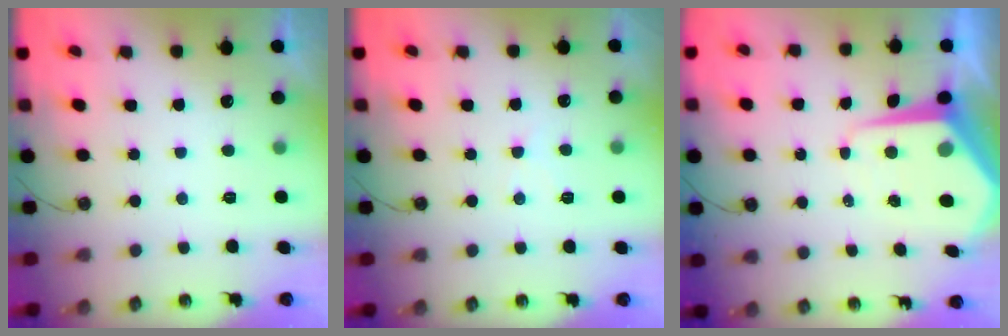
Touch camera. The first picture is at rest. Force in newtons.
{"total": 6.5, "press": 6.5, "slide": 1.0}
{"total": 9.3, "press": 9.3, "slide": 0.7}